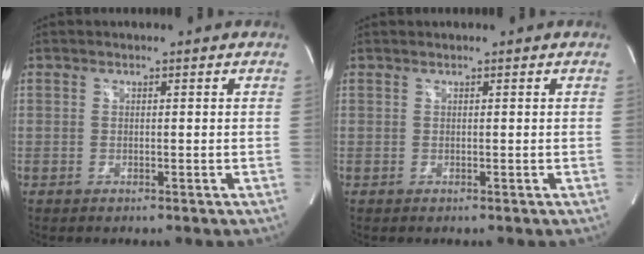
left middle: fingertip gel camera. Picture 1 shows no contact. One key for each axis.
{"total": 0.0}